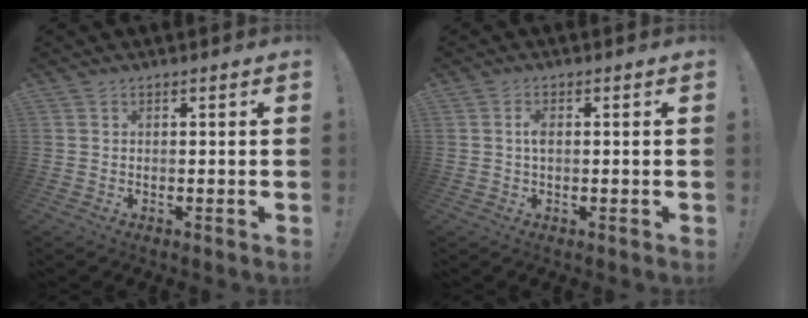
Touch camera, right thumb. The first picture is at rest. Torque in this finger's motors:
{"motor_torque": [-0.05, 0.13, 0.40, -0.09, 0.04]}